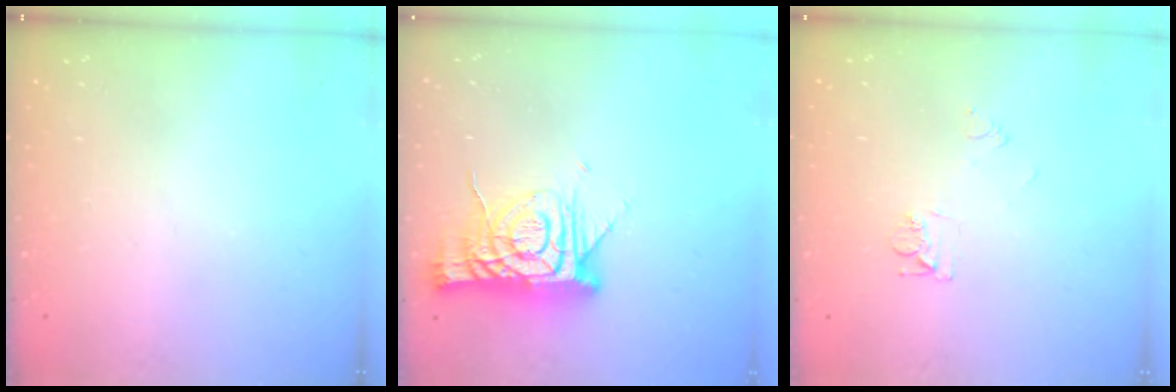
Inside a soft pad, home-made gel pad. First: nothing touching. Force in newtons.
{"total": 12.7, "press": 12.7, "slide": 1.2}
{"total": 6.3, "press": 6.3, "slide": 0.6}